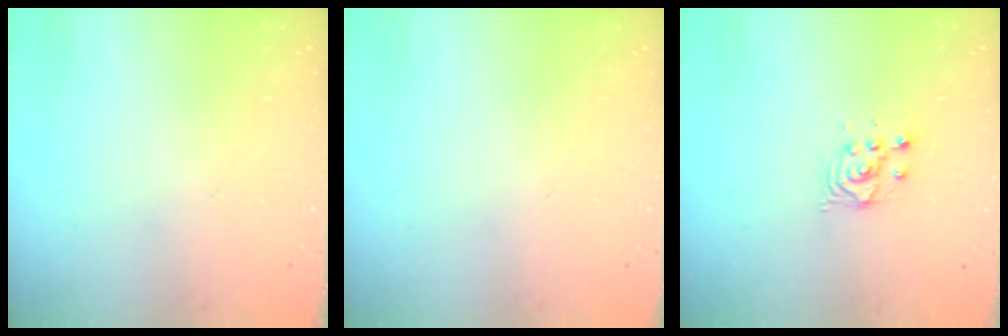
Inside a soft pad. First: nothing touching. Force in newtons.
{"total": 0.0}
{"total": 2.8, "press": 2.8, "slide": 0.1}